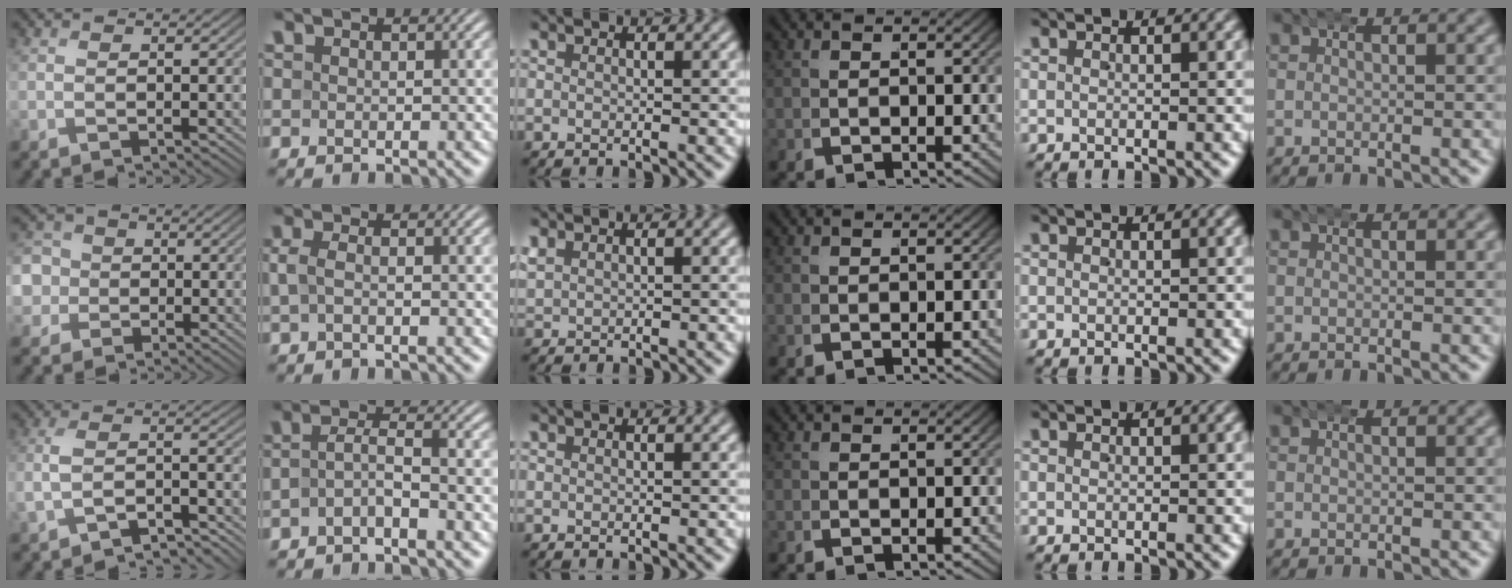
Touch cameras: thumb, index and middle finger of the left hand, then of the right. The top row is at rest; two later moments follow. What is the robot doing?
{"motion": "wrap", "object": "aluminum foil"}